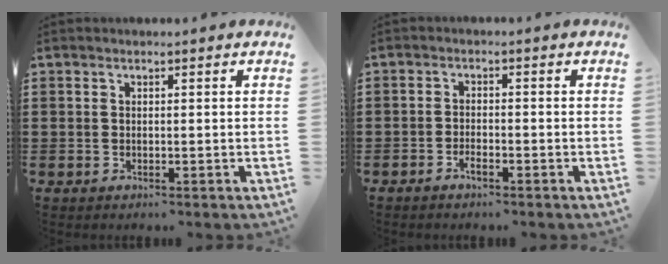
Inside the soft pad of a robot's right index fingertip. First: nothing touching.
{"total": 1.6, "force": [-1.2, 0.4, 0.9], "torque": [-0.019, -0.003, -0.022]}